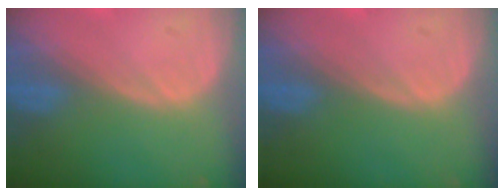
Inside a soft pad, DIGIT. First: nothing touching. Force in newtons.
{"total": 0.0}